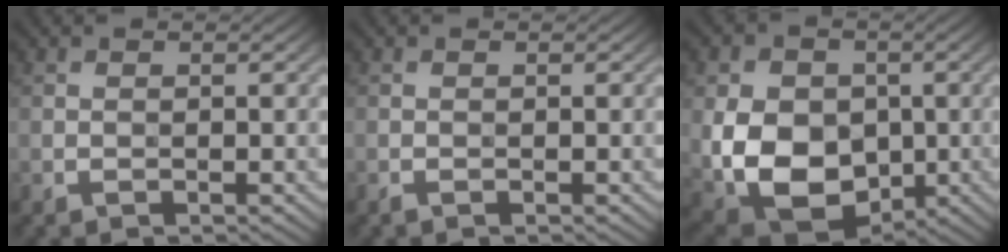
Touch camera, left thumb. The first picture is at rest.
{"total": 0.0}
{"total": 12.8, "force": [-1.6, 9.8, 8.1], "torque": [-0.169, -0.021, -0.029]}